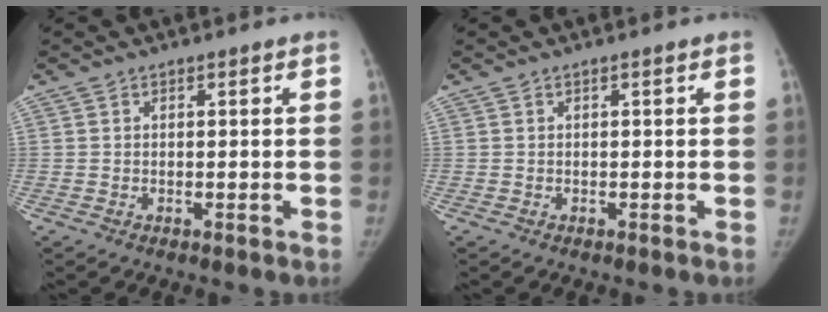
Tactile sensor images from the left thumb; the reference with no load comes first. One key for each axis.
{"total": 0.0}